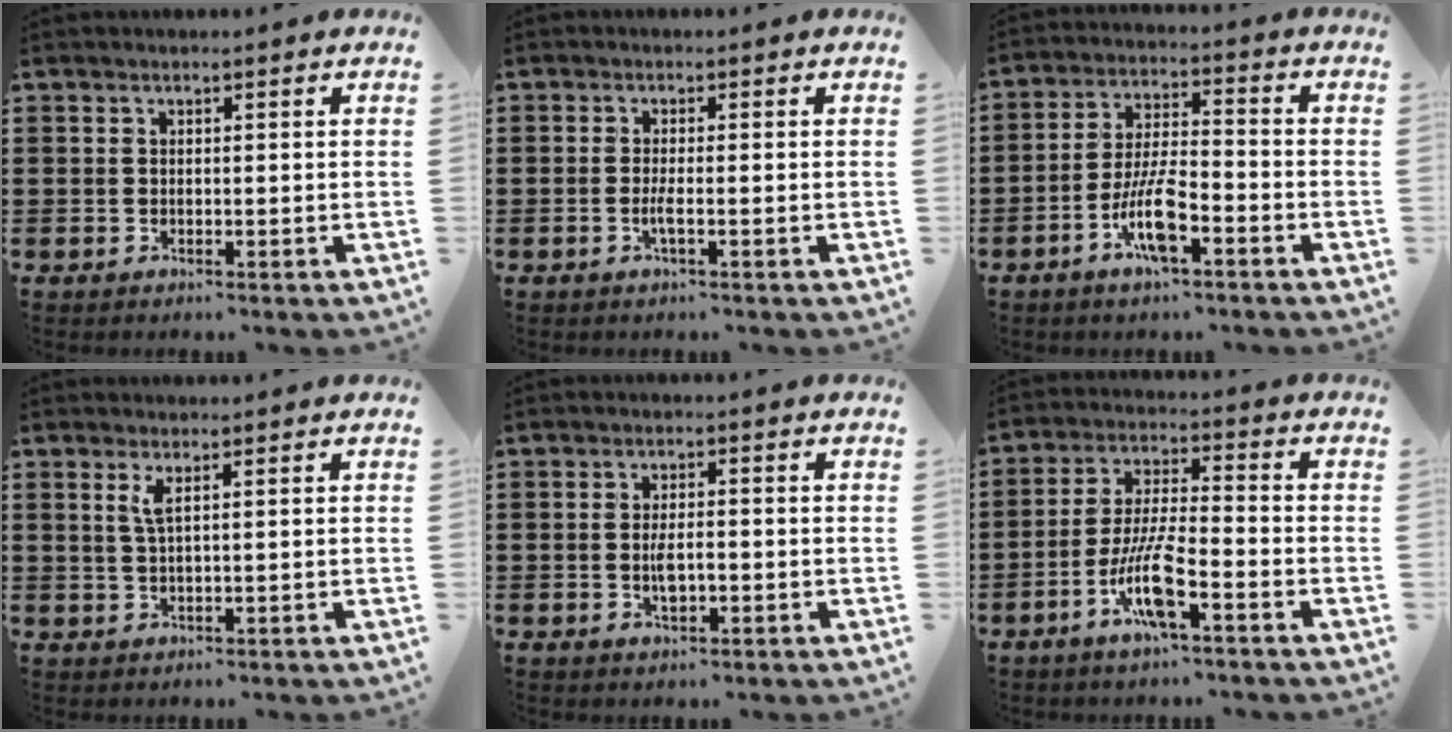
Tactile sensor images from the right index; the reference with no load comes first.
{"total": 2.1, "force": [-0.7, 0.0, 1.9], "torque": [-0.041, -0.006, -0.016]}
{"total": 8.5, "force": [-4.2, 2.3, 6.9], "torque": [-0.158, -0.006, -0.083]}
{"total": 2.2, "force": [1.0, 0.4, 2.0], "torque": [-0.043, 0.001, 0.017]}
{"total": 3.5, "force": [-0.6, 1.3, 3.2], "torque": [-0.058, 0.001, -0.011]}
{"total": 9.3, "force": [-4.4, 1.9, 8.0], "torque": [-0.174, -0.009, -0.085]}